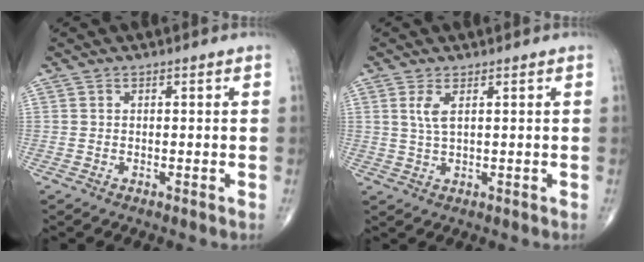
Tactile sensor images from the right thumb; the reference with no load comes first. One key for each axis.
{"total": 3.1, "fx": 1.2, "fy": 0.9, "fz": 2.7, "tx": -0.063, "ty": -0.003, "tz": 0.032}